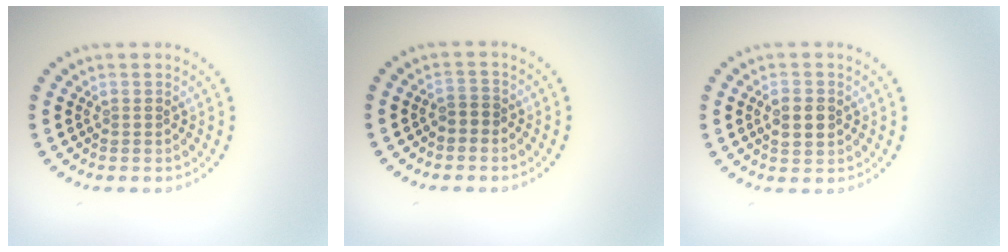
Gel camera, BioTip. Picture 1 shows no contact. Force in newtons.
{"total": 1.0, "press": 0.9, "slide": 0.4}
{"total": 2.4, "press": 2.4, "slide": 0.1}